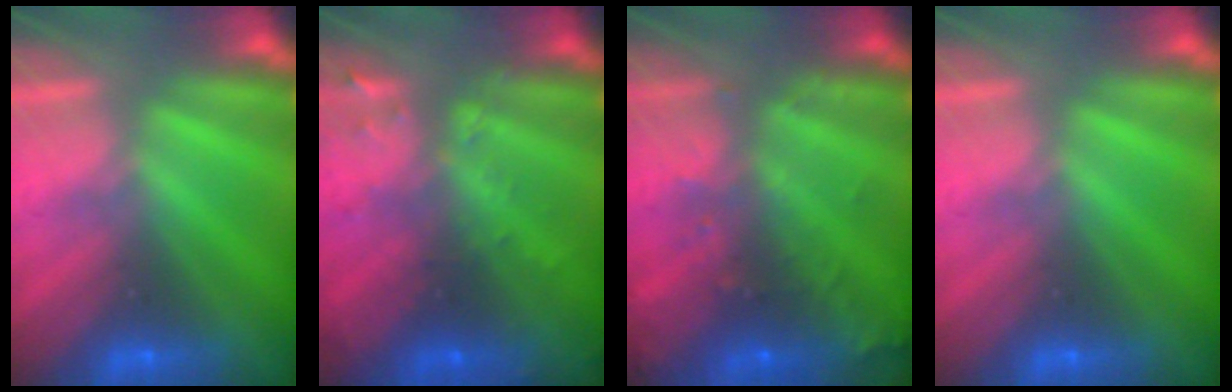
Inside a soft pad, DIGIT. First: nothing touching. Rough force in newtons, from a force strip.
{"total": 3.1}
{"total": 6.5}
{"total": 0.0}